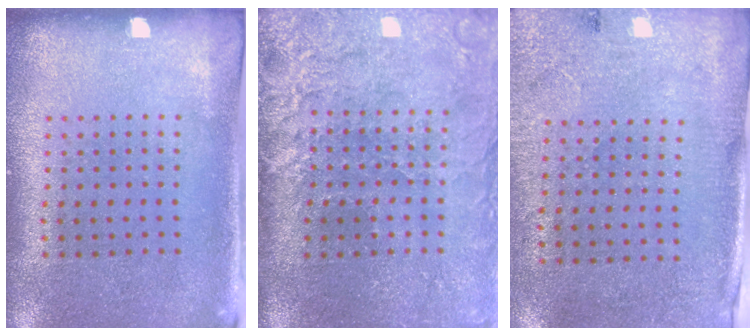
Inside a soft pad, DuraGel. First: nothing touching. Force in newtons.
{"total": 4.3, "press": 3.5, "slide": 2.5}
{"total": 2.7, "press": 2.3, "slide": 1.5}